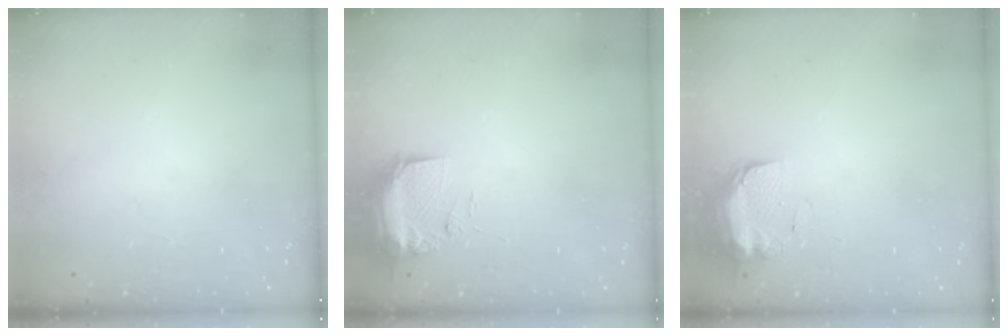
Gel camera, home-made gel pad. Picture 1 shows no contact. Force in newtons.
{"total": 9.2, "press": 9.0, "slide": 1.5}
{"total": 9.7, "press": 9.7, "slide": 0.7}